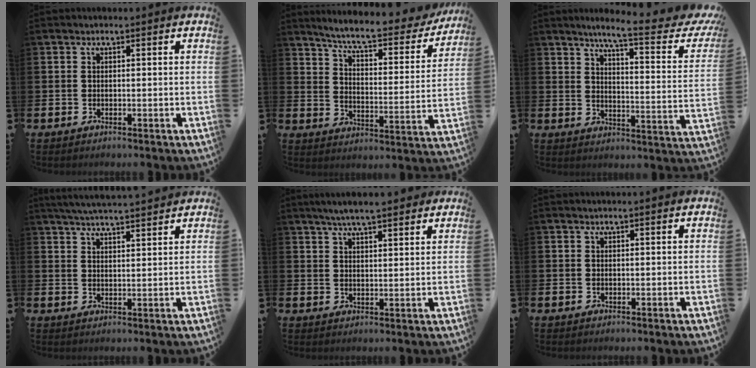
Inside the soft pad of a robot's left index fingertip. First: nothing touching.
{"total": 7.4, "force": [6.6, 1.1, 3.1], "torque": [-0.088, -0.046, 0.107]}
{"total": 7.6, "force": [5.9, 0.7, 4.7], "torque": [-0.084, -0.049, 0.084]}
{"total": 4.9, "force": [4.8, -0.2, 0.9], "torque": [-0.030, -0.022, 0.086]}
{"total": 5.3, "force": [4.9, 0.4, 1.9], "torque": [-0.047, -0.013, 0.087]}
{"total": 0.6, "force": [0.5, -0.1, 0.1], "torque": [-0.001, 0.000, 0.010]}